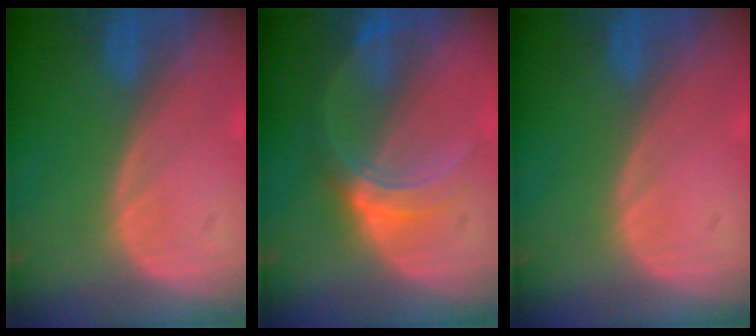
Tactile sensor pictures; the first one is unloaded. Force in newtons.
{"total": 5.8, "press": 5.7, "slide": 0.5}
{"total": 0.0}